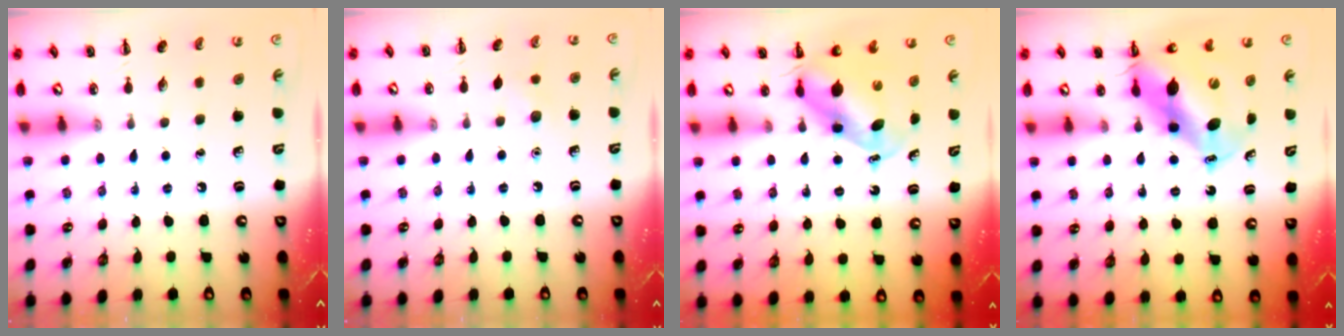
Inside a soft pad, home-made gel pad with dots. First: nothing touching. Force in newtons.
{"total": 4.9, "press": 4.8, "slide": 1.1}
{"total": 6.3, "press": 6.2, "slide": 1.1}
{"total": 11.8, "press": 11.3, "slide": 3.2}